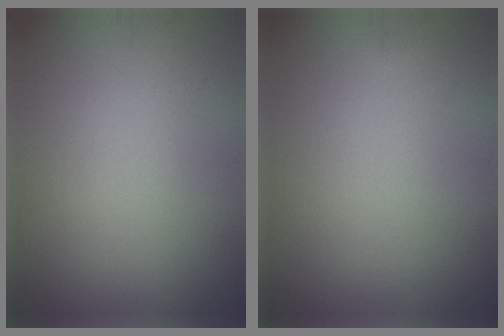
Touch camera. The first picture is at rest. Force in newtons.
{"total": 0.0}